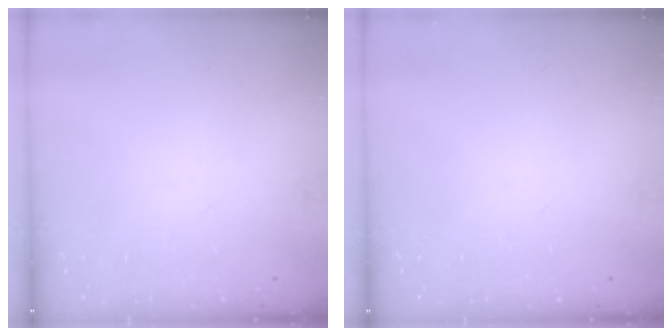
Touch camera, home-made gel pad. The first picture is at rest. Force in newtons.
{"total": 0.0}